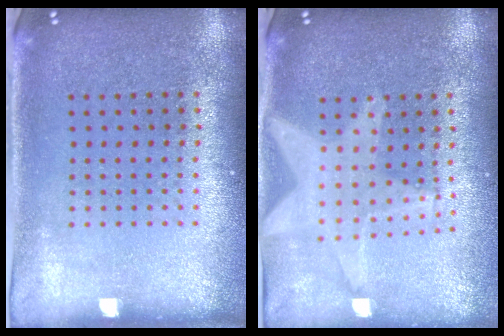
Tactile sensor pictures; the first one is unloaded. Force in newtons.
{"total": 1.3, "press": 1.3, "slide": 0.5}